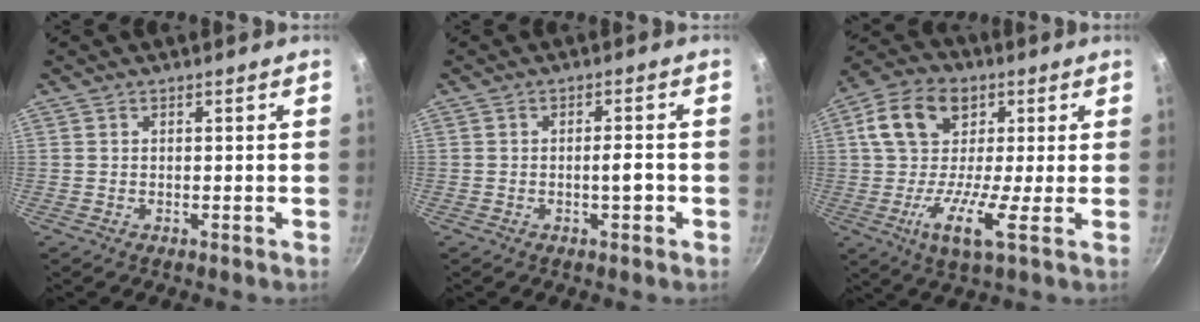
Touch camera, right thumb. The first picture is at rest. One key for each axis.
{"total": 3.0, "fx": -1.0, "fy": 0.9, "fz": 2.8, "tx": -0.034, "ty": 0.010, "tz": -0.013}
{"total": 13.8, "fx": 0.7, "fy": 7.8, "fz": 11.4, "tx": -0.191, "ty": 0.015, "tz": -0.013}